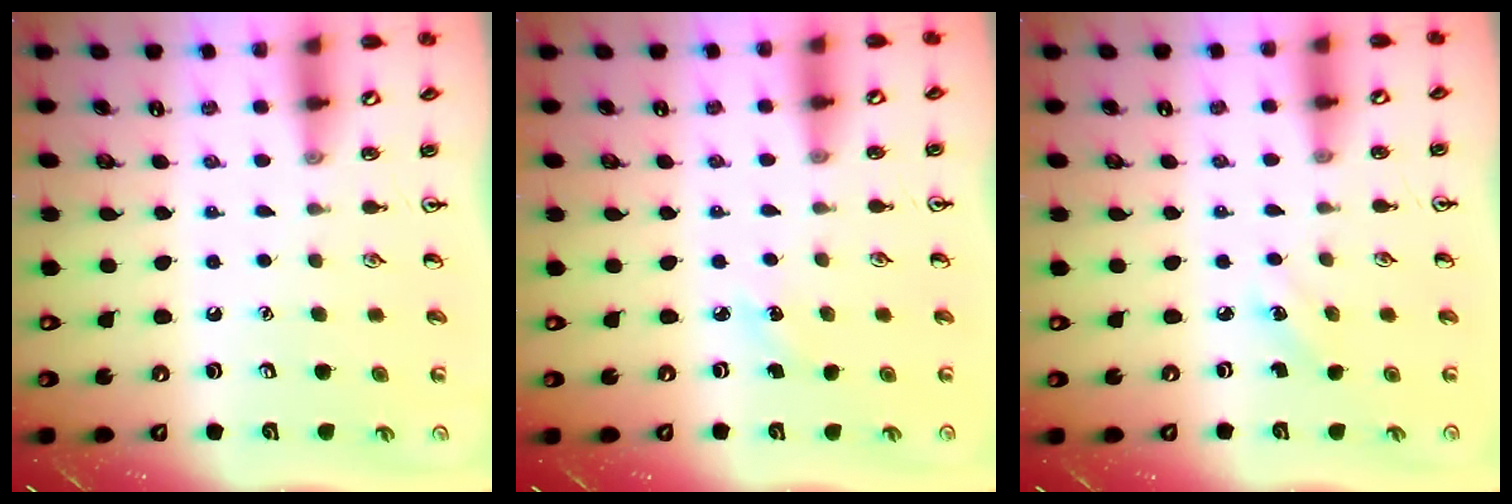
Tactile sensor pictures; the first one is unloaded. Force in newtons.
{"total": 2.8, "press": 2.6, "slide": 1.0}
{"total": 2.4, "press": 2.3, "slide": 0.9}